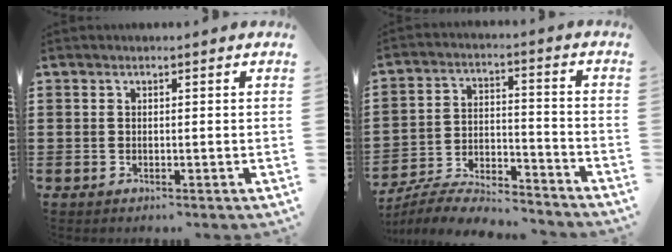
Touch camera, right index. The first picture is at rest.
{"total": 7.0, "force": [-6.8, 0.7, 1.6], "torque": [-0.033, 0.006, -0.133]}